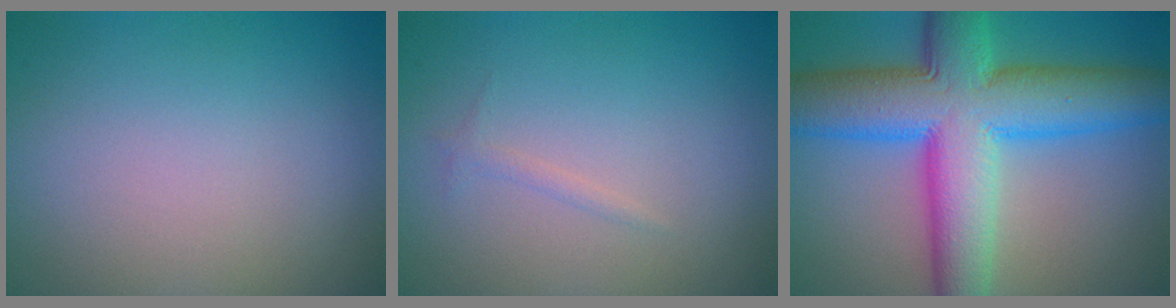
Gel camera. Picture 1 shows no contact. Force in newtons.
{"total": 0.6, "press": 0.6, "slide": 0.1}
{"total": 12.3, "press": 12.3, "slide": 0.2}